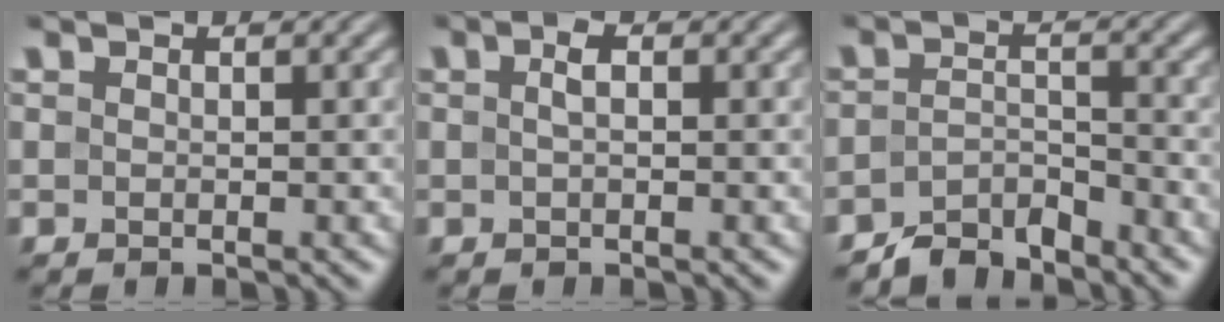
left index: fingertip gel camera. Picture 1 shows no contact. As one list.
[{"total": 1.3, "force": [0.1, 0.4, 1.2], "torque": [-0.025, 0.005, 0.002]}, {"total": 3.6, "force": [-3.3, 1.0, 0.9], "torque": [-0.014, 0.004, -0.068]}]